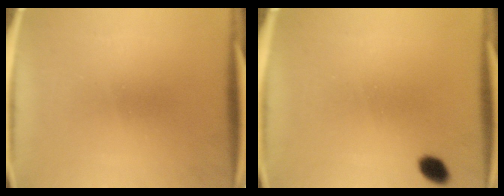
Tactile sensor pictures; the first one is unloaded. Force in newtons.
{"total": 2.7}